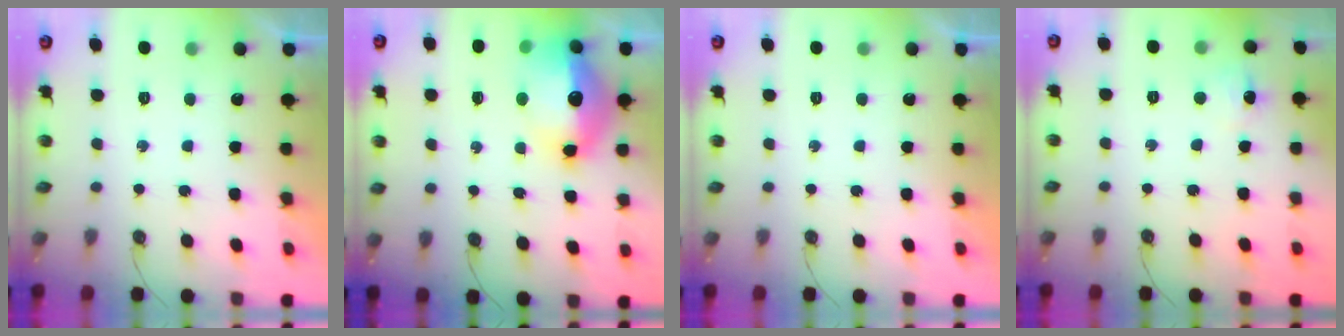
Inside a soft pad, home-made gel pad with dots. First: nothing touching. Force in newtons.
{"total": 21.4, "press": 17.2, "slide": 12.7}
{"total": 0.0}
{"total": 5.1, "press": 5.0, "slide": 0.7}